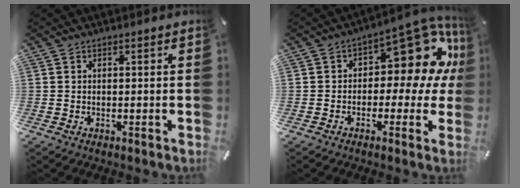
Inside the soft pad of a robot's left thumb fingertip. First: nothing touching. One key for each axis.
{"total": 14.8, "fx": 5.4, "fy": 8.0, "fz": 11.3, "tx": -0.127, "ty": -0.048, "tz": 0.085}